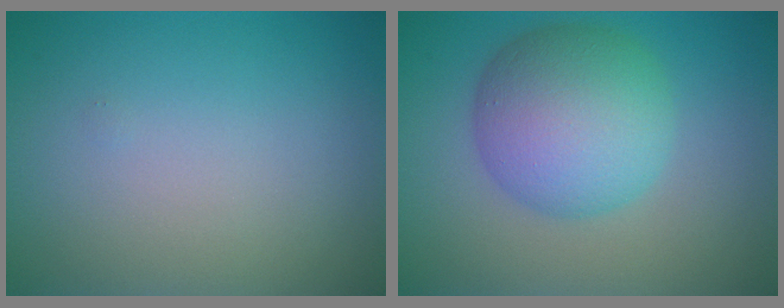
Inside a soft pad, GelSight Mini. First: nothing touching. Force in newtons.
{"total": 7.9, "press": 7.9, "slide": 0.1}